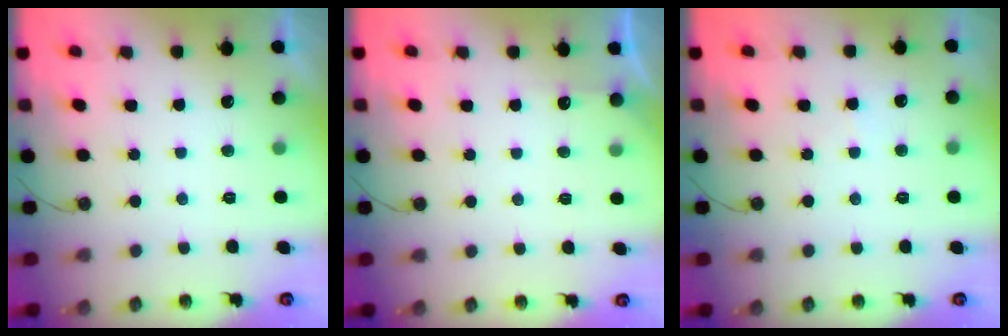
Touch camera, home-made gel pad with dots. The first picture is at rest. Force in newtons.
{"total": 2.9, "press": 2.9, "slide": 0.3}
{"total": 2.8, "press": 2.8, "slide": 0.5}